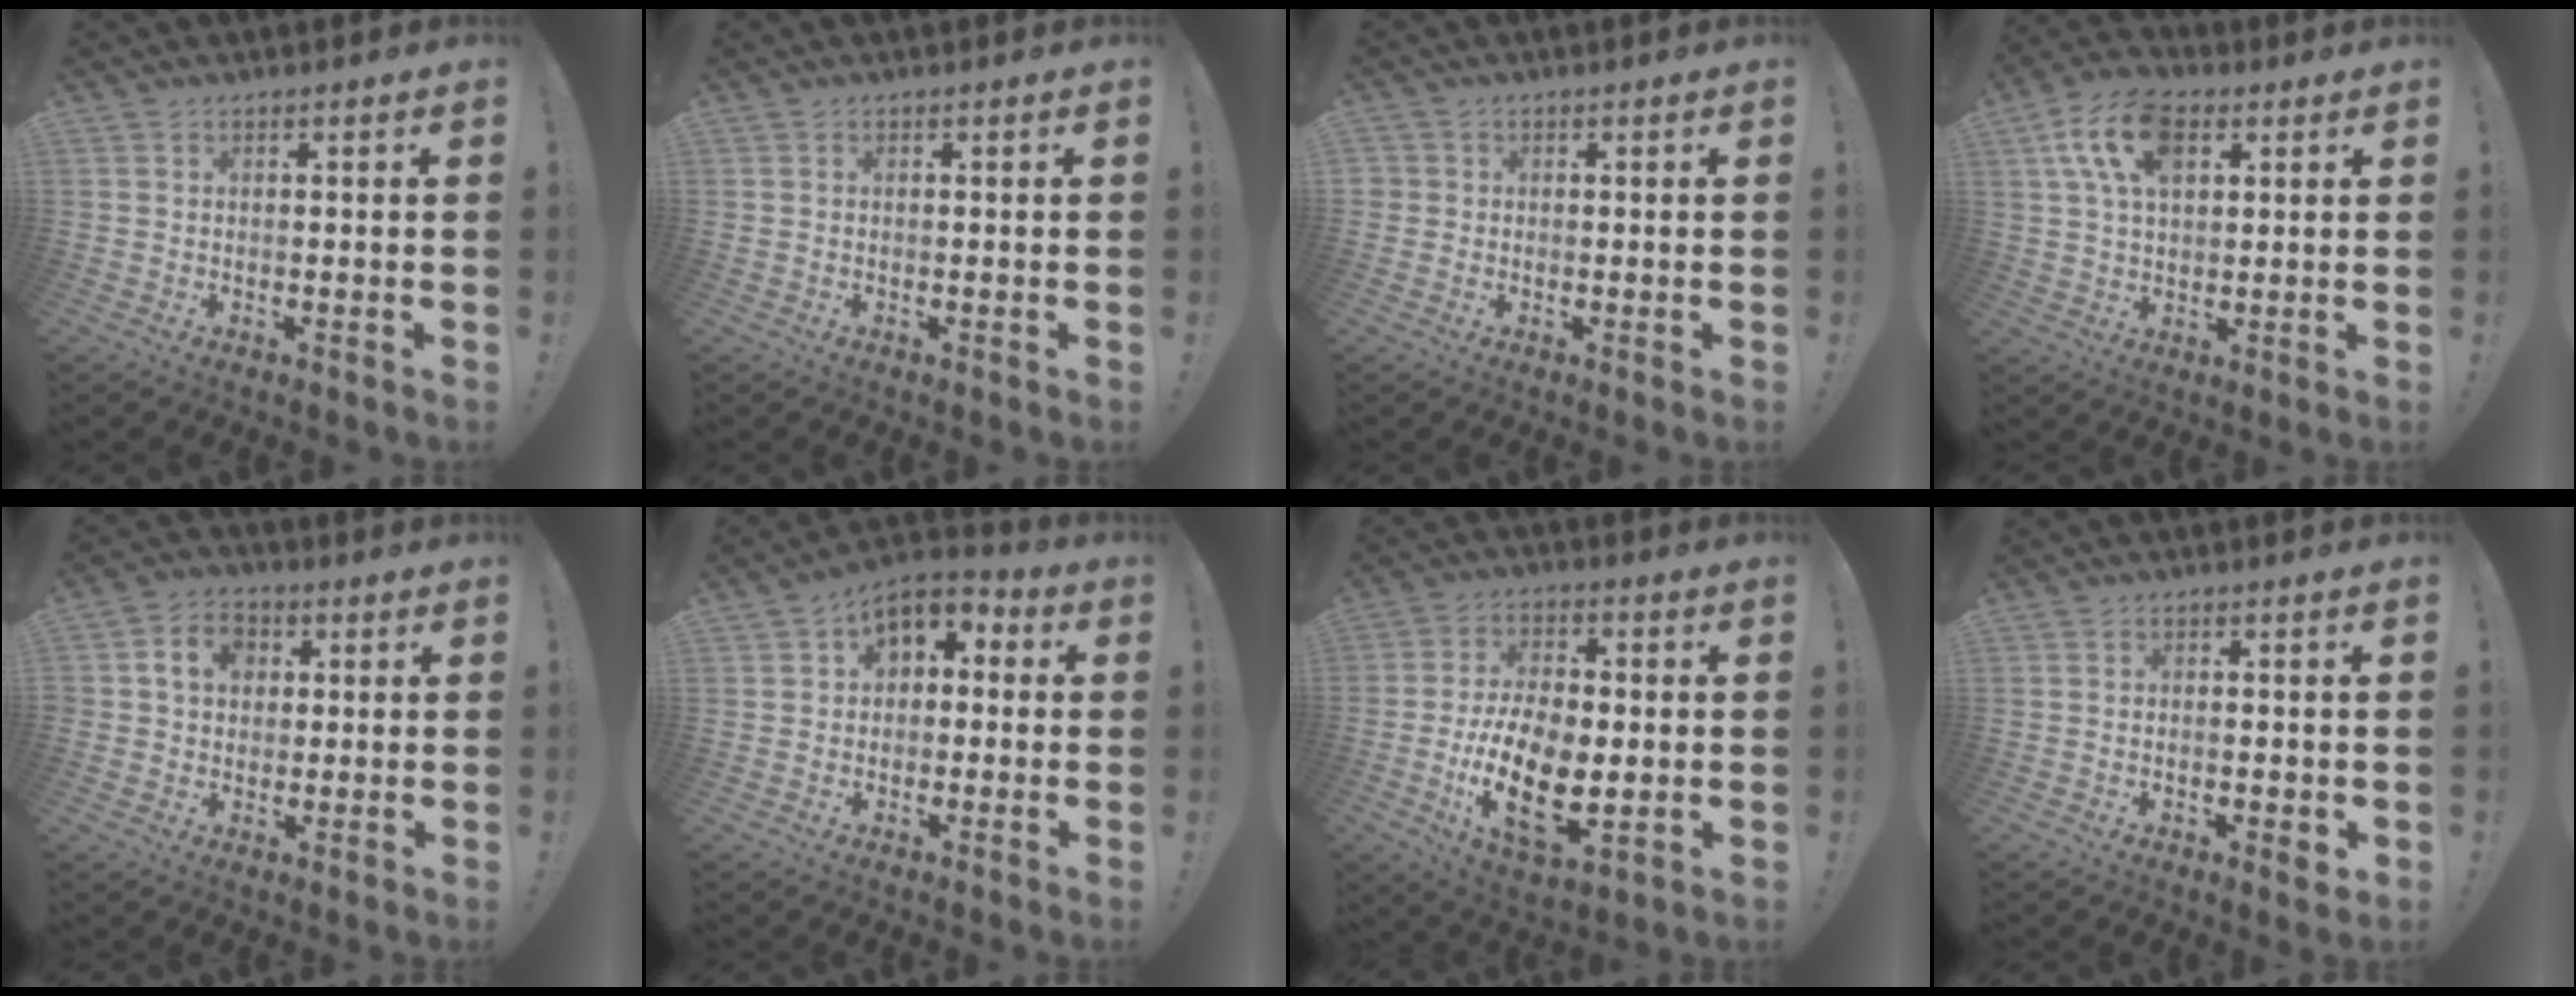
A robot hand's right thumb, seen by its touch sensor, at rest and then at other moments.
{"total": 0.0}
{"total": 1.6, "force": [0.0, 1.6, 0.3], "torque": [-0.006, 0.004, 0.001]}
{"total": 13.7, "force": [5.2, 7.9, 9.8], "torque": [-0.185, -0.002, 0.098]}
{"total": 8.1, "force": [1.9, 6.7, 4.1], "torque": [-0.063, 0.009, 0.037]}
{"total": 6.4, "force": [1.7, 5.0, 3.7], "torque": [-0.055, 0.002, 0.036]}
{"total": 17.7, "force": [-4.1, 9.2, 14.5], "torque": [-0.271, 0.007, -0.067]}
{"total": 3.0, "force": [-1.0, 1.0, 2.7], "torque": [-0.030, 0.001, -0.017]}